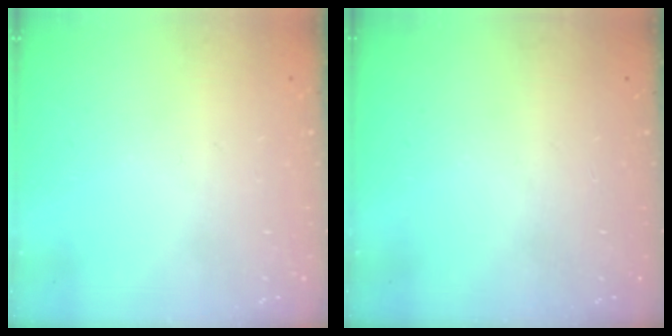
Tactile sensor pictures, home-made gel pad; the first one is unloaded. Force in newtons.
{"total": 0.0}